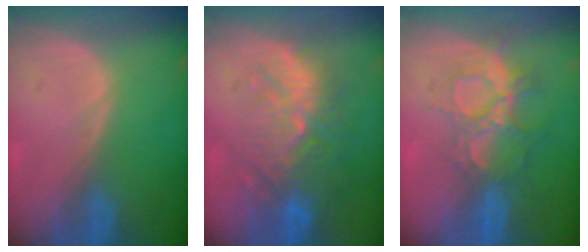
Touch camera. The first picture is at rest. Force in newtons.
{"total": 10.8, "press": 9.8, "slide": 4.5}
{"total": 9.3, "press": 7.9, "slide": 5.1}